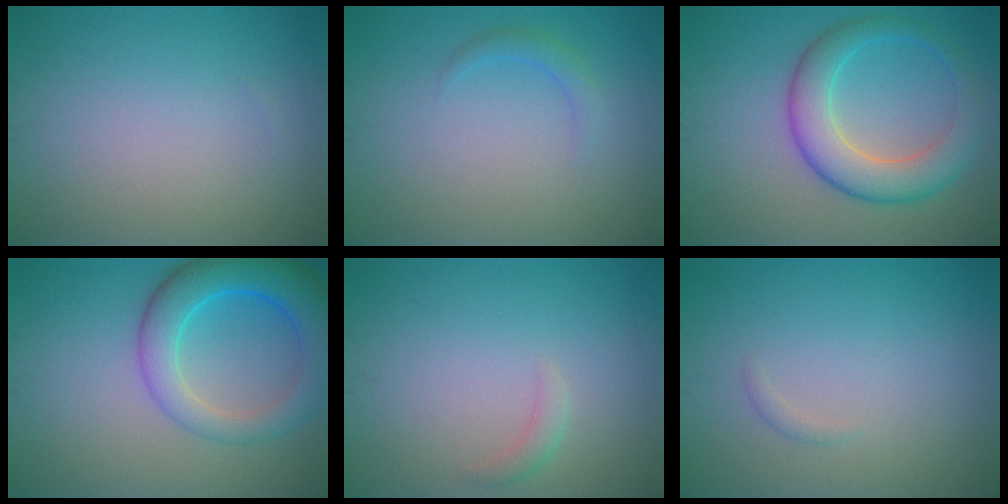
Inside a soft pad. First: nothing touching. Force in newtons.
{"total": 1.3, "press": 1.3, "slide": 0.1}
{"total": 5.9, "press": 5.9, "slide": 0.2}
{"total": 7.0, "press": 7.0, "slide": 0.5}
{"total": 1.1, "press": 1.1, "slide": 0.0}
{"total": 0.6, "press": 0.5, "slide": 0.1}